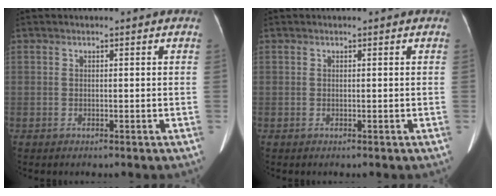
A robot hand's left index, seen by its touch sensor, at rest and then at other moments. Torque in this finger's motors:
{"motor_torque": [0.04, 0.04, 0.05, 0.01]}